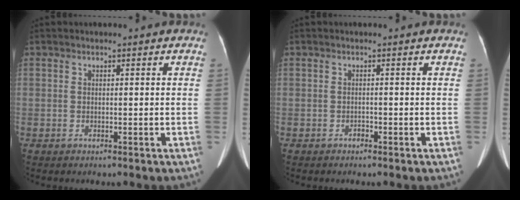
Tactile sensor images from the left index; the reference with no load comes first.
{"total": 0.6, "force": [-0.5, 0.3, 0.2], "torque": [-0.002, 0.000, -0.010]}